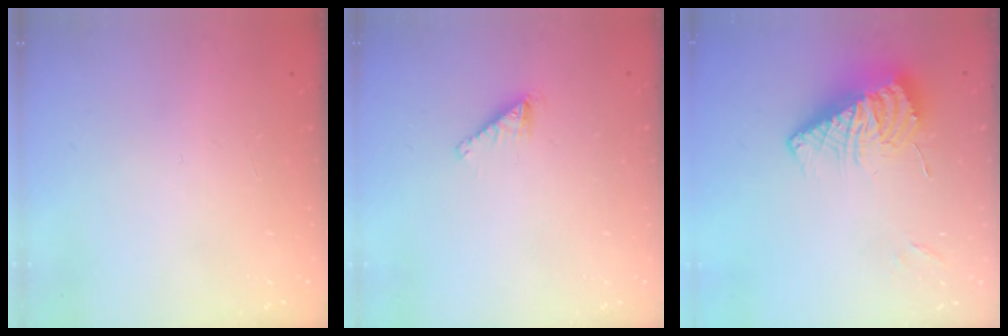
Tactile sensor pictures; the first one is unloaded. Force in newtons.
{"total": 2.1, "press": 2.1, "slide": 0.1}
{"total": 14.4, "press": 14.3, "slide": 2.0}